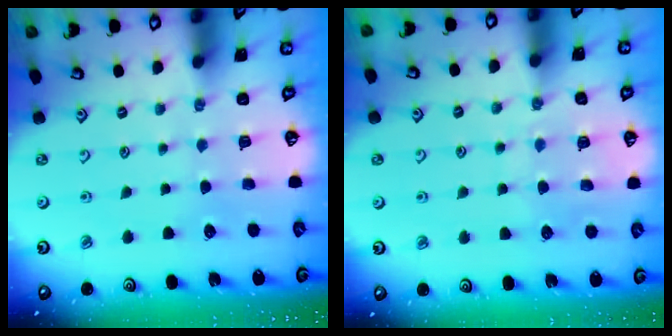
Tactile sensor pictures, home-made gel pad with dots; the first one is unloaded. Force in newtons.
{"total": 6.5, "press": 6.5, "slide": 0.7}